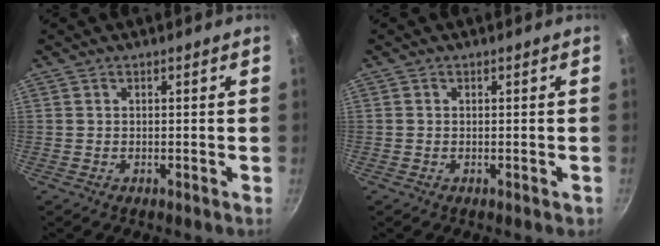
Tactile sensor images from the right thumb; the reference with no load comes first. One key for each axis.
{"total": 0.6, "fx": -0.2, "fy": 0.5, "fz": 0.3, "tx": -0.002, "ty": 0.001, "tz": -0.003}